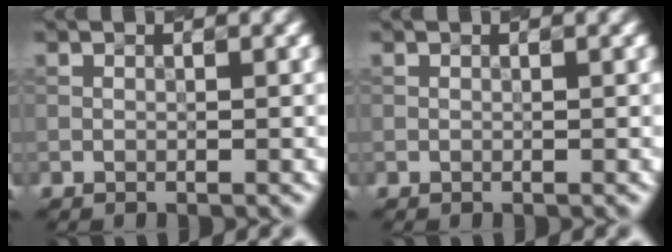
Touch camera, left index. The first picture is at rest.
{"total": 0.0}